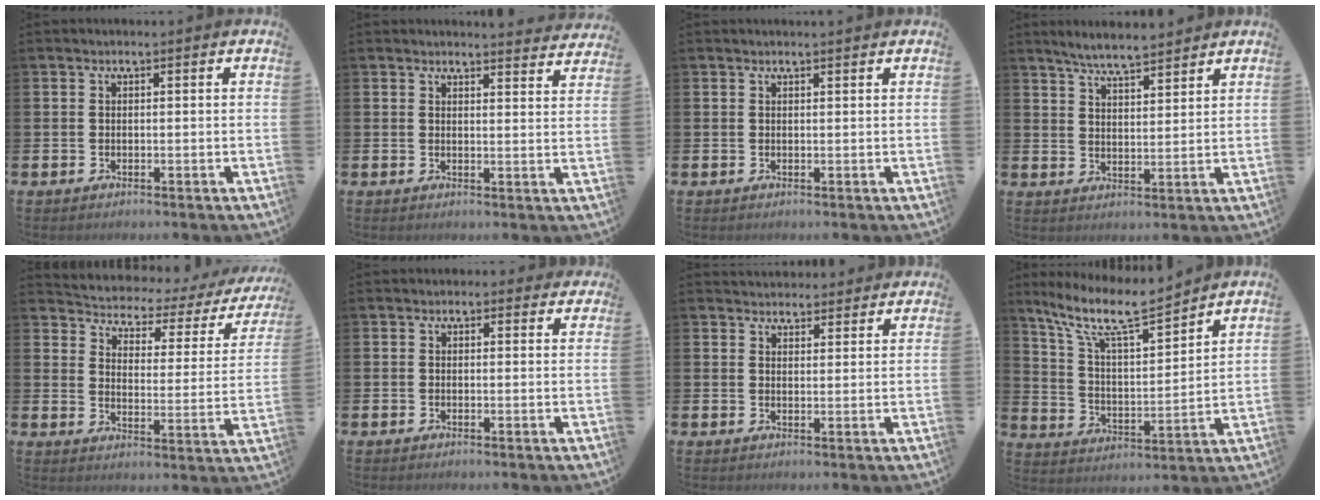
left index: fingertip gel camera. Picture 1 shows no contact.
{"total": 3.0, "force": [3.0, 0.1, -0.1], "torque": [0.009, -0.024, 0.052]}
{"total": 0.7, "force": [0.6, -0.1, 0.1], "torque": [0.011, -0.006, 0.010]}
{"total": 5.7, "force": [5.4, 0.5, 1.4], "torque": [-0.035, -0.024, 0.097]}
{"total": 3.3, "force": [2.8, 1.5, 0.6], "torque": [-0.034, -0.031, 0.037]}
{"total": 0.8, "force": [0.4, 0.7, 0.1], "torque": [0.001, 0.009, 0.005]}
{"total": 3.3, "force": [3.1, 0.9, -0.3], "torque": [0.007, -0.016, 0.057]}
{"total": 10.6, "force": [9.0, 1.8, 5.2], "torque": [-0.130, -0.046, 0.157]}